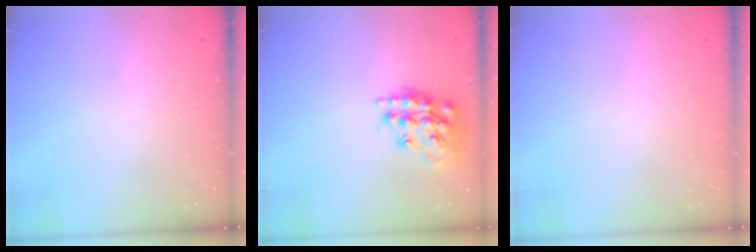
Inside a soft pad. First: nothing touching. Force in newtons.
{"total": 16.2, "press": 16.1, "slide": 1.2}
{"total": 0.0}